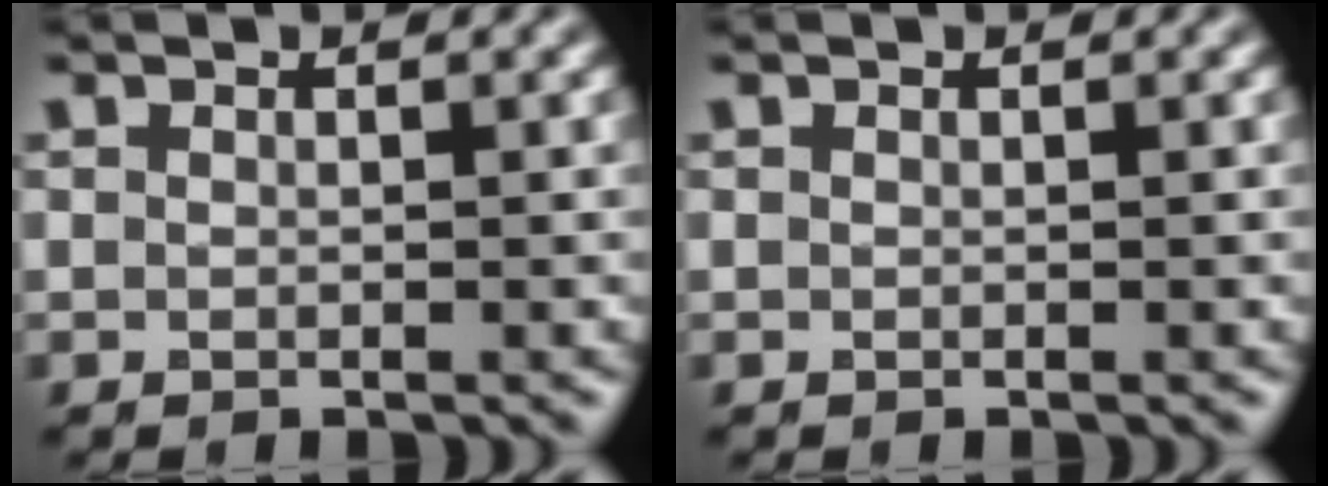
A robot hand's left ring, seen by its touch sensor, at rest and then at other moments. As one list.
[{"total": 0.0}]